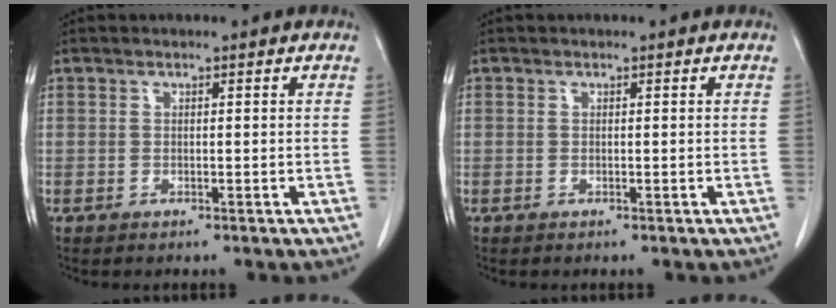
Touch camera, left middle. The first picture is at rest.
{"total": 0.0}